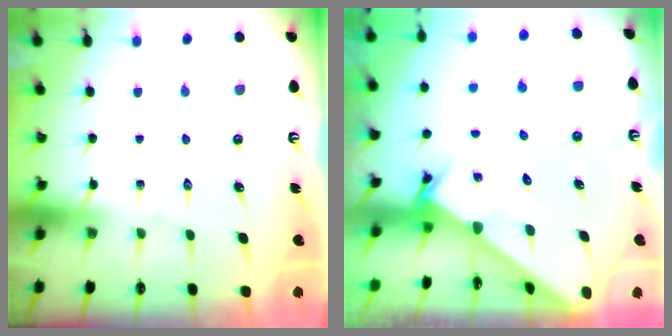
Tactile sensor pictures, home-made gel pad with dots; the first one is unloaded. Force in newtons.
{"total": 2.8, "press": 2.7, "slide": 0.3}